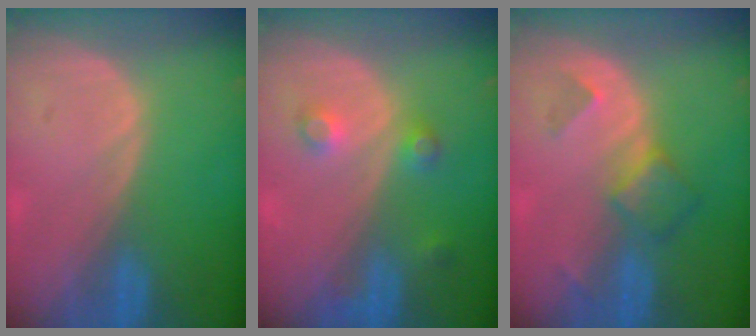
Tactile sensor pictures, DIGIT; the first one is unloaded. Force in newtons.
{"total": 3.8, "press": 3.5, "slide": 1.4}
{"total": 4.9, "press": 4.3, "slide": 2.3}